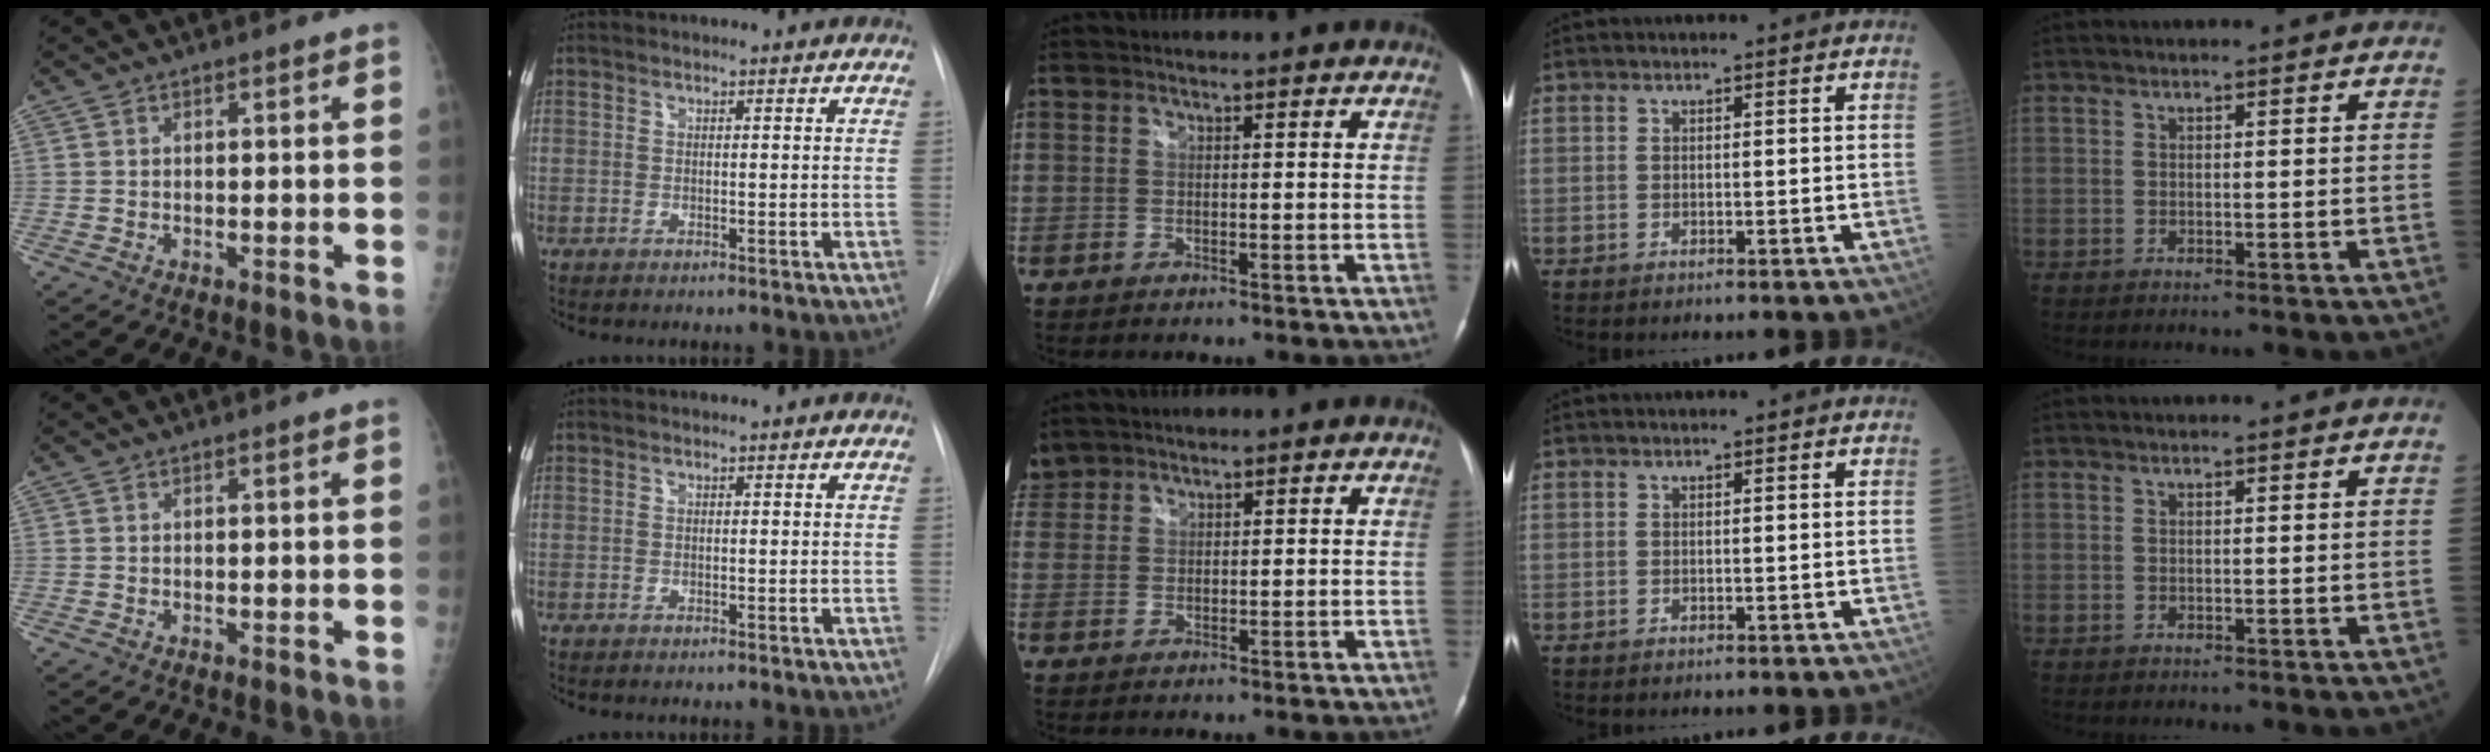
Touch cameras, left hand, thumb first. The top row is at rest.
{"middle": {"total": 3.3, "force": [2.9, 1.5, -0.2], "torque": [-0.001, 0.015, 0.061]}}